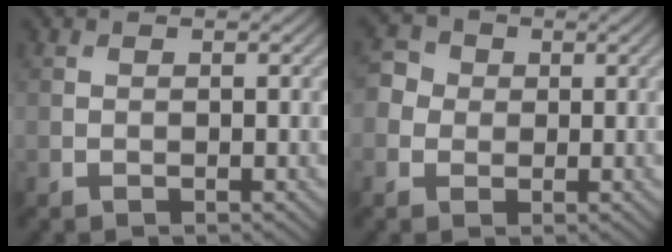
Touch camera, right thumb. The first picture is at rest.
{"total": 3.2, "force": [0.1, 3.0, 1.0], "torque": [-0.029, 0.004, -0.003]}